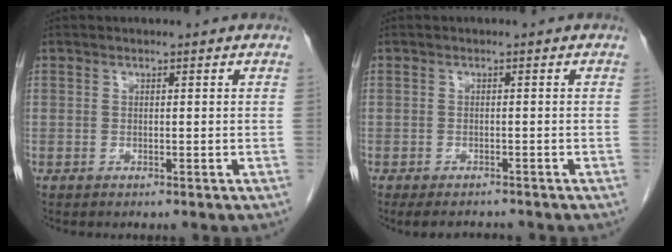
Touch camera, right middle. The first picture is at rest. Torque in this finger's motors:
{"motor_torque": [0.29, -0.19, 0.00, 0.02]}